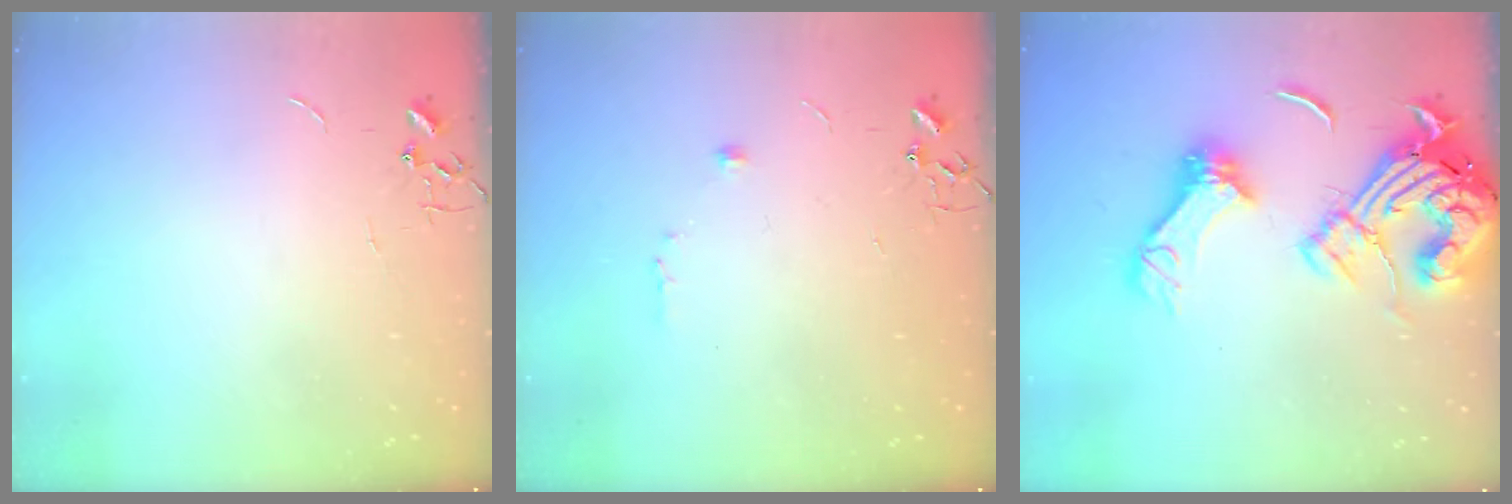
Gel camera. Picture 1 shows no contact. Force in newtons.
{"total": 6.2, "press": 6.0, "slide": 1.6}
{"total": 22.0, "press": 21.8, "slide": 2.6}